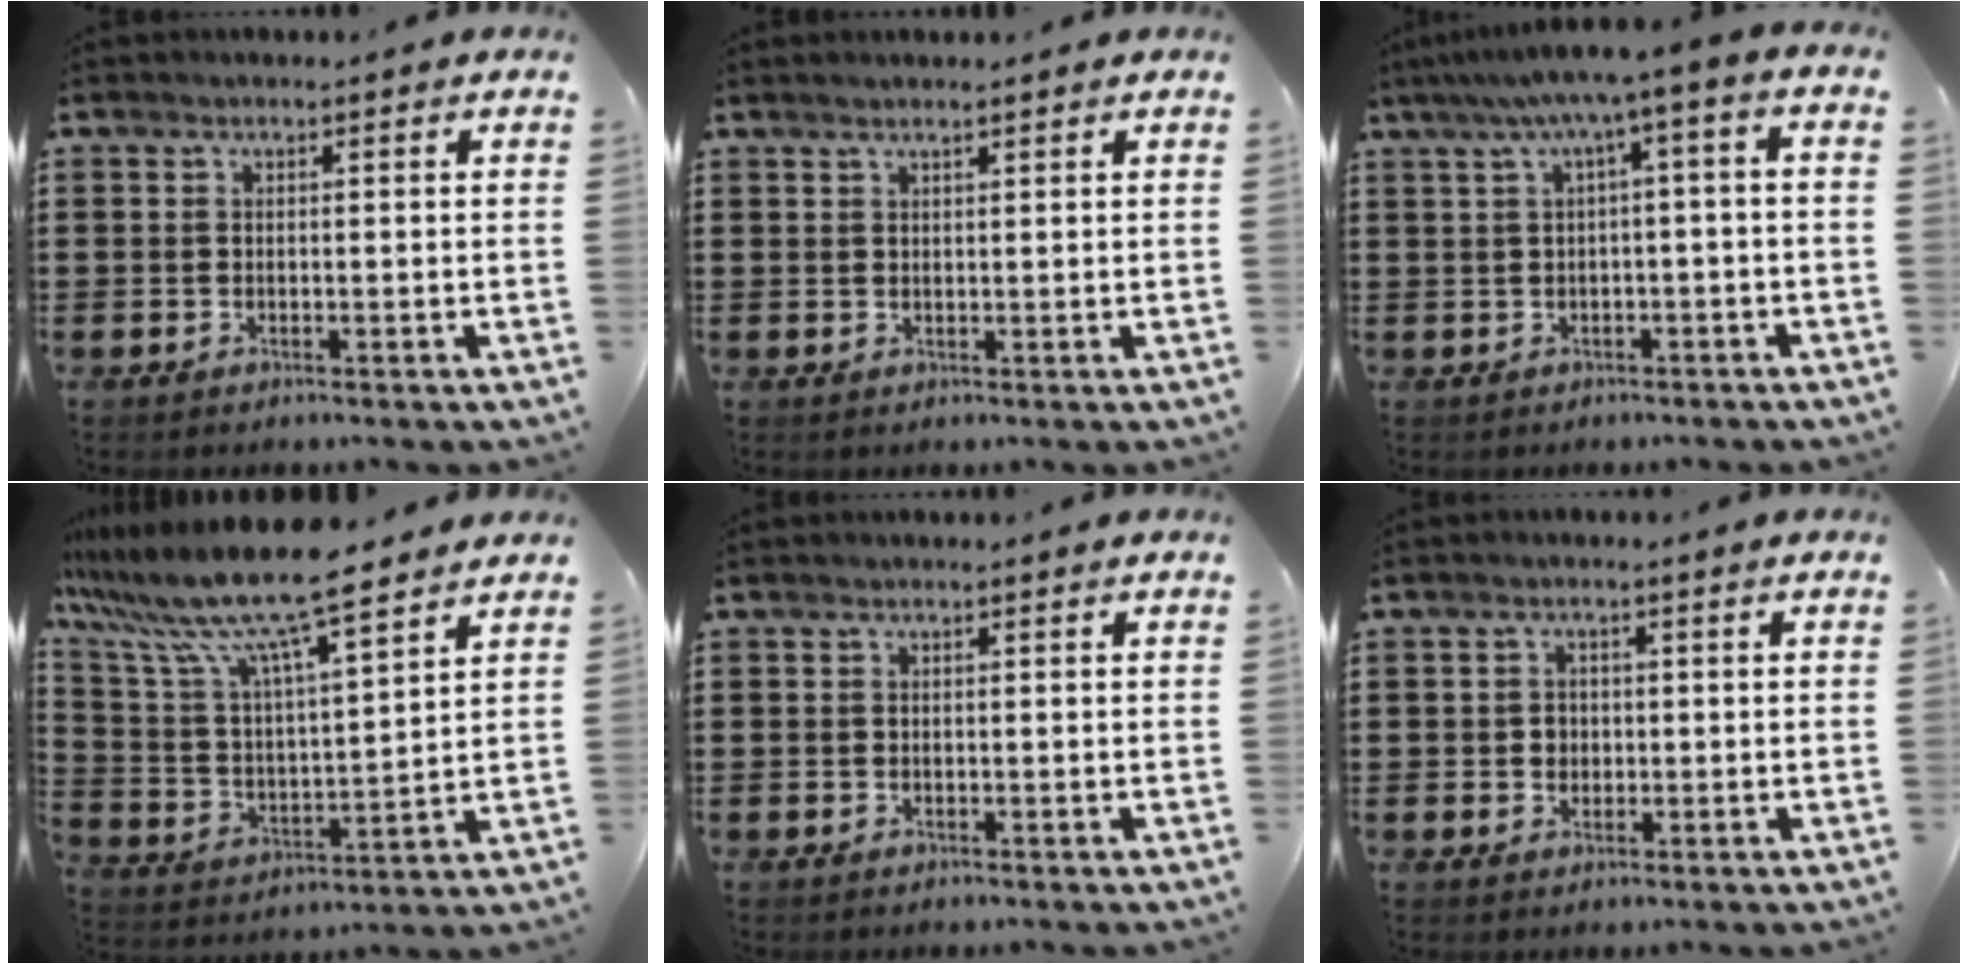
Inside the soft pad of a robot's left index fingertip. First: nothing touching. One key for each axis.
{"total": 1.0, "fx": 1.0, "fy": 0.0, "fz": 0.4, "tx": -0.008, "ty": 0.000, "tz": 0.018}
{"total": 5.0, "fx": 0.4, "fy": 0.2, "fz": 5.0, "tx": -0.097, "ty": -0.011, "tz": -0.002}
{"total": 11.0, "fx": 9.5, "fy": 0.5, "fz": 5.6, "tx": -0.148, "ty": -0.057, "tz": 0.159}
{"total": 0.0}
{"total": 1.8, "fx": -0.1, "fy": 1.7, "fz": 0.6, "tx": -0.019, "ty": 0.007, "tz": -0.004}